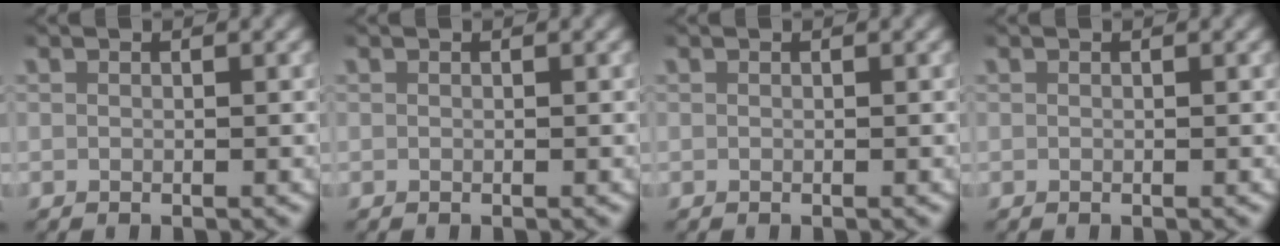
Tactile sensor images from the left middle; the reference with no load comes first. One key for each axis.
{"total": 0.0}
{"total": 0.0}
{"total": 0.0}